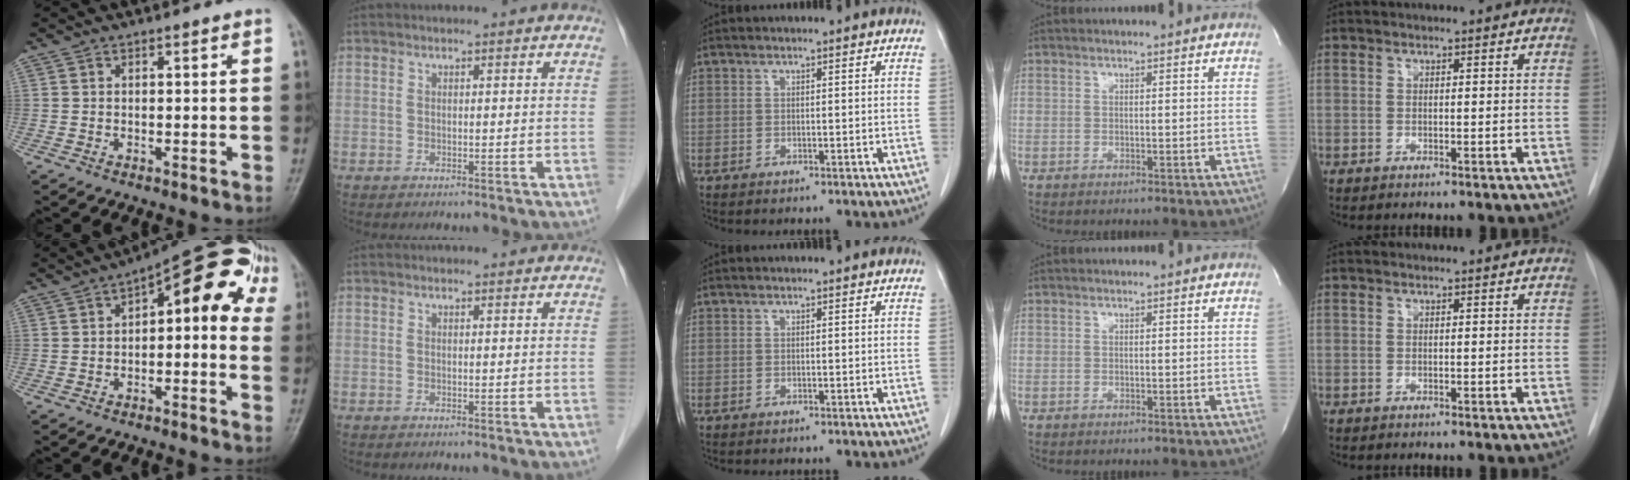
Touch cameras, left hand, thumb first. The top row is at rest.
{"thumb": {"total": 14.3, "force": [2.6, 6.3, 12.5], "torque": [-0.126, 0.044, 0.022]}, "index": {"total": 1.0, "force": [0.9, 0.3, 0.0], "torque": [-0.011, 0.001, 0.008]}}